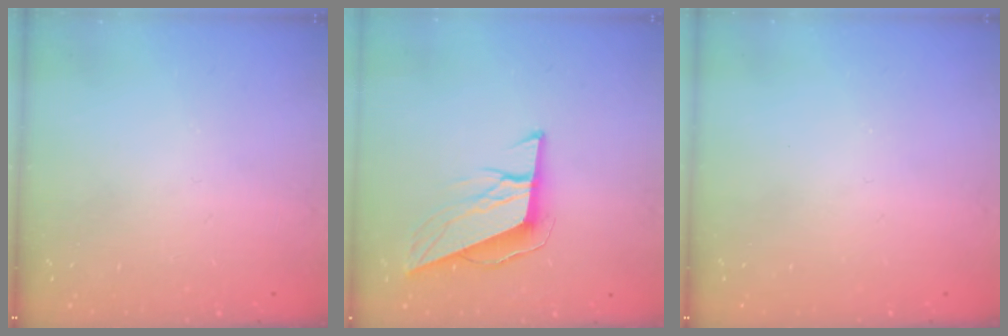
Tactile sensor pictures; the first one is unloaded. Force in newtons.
{"total": 9.9, "press": 9.5, "slide": 2.7}
{"total": 0.0}